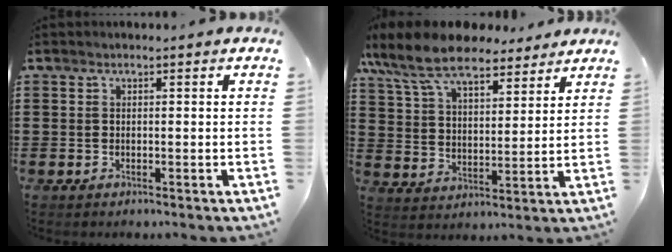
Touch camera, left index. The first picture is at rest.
{"total": 10.9, "force": [9.1, 3.4, 4.9], "torque": [-0.132, -0.030, 0.166]}